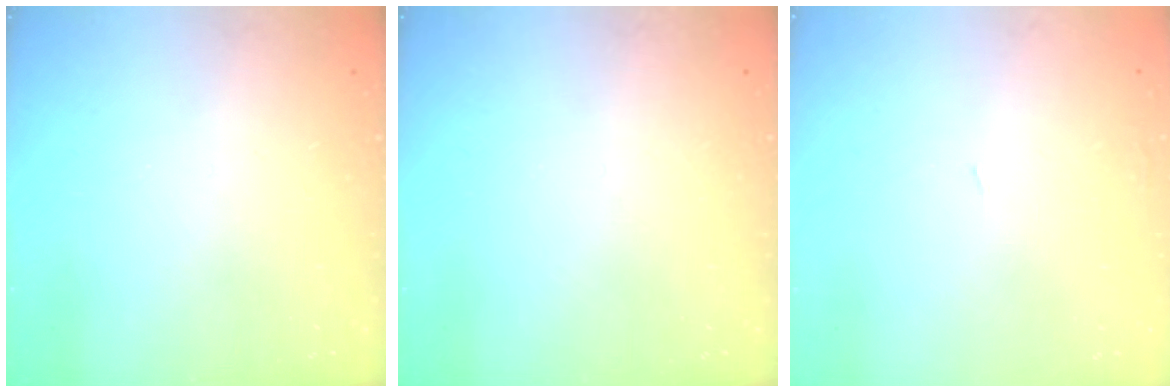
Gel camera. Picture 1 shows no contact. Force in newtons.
{"total": 0.0}
{"total": 0.9, "press": 0.9, "slide": 0.0}